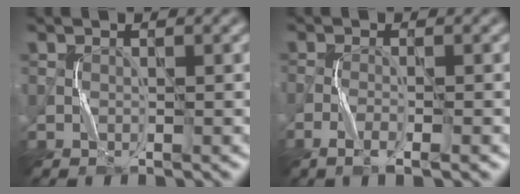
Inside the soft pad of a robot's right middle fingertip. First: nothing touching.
{"total": 2.4, "force": [-1.6, 0.1, 1.8], "torque": [-0.045, -0.002, -0.032]}